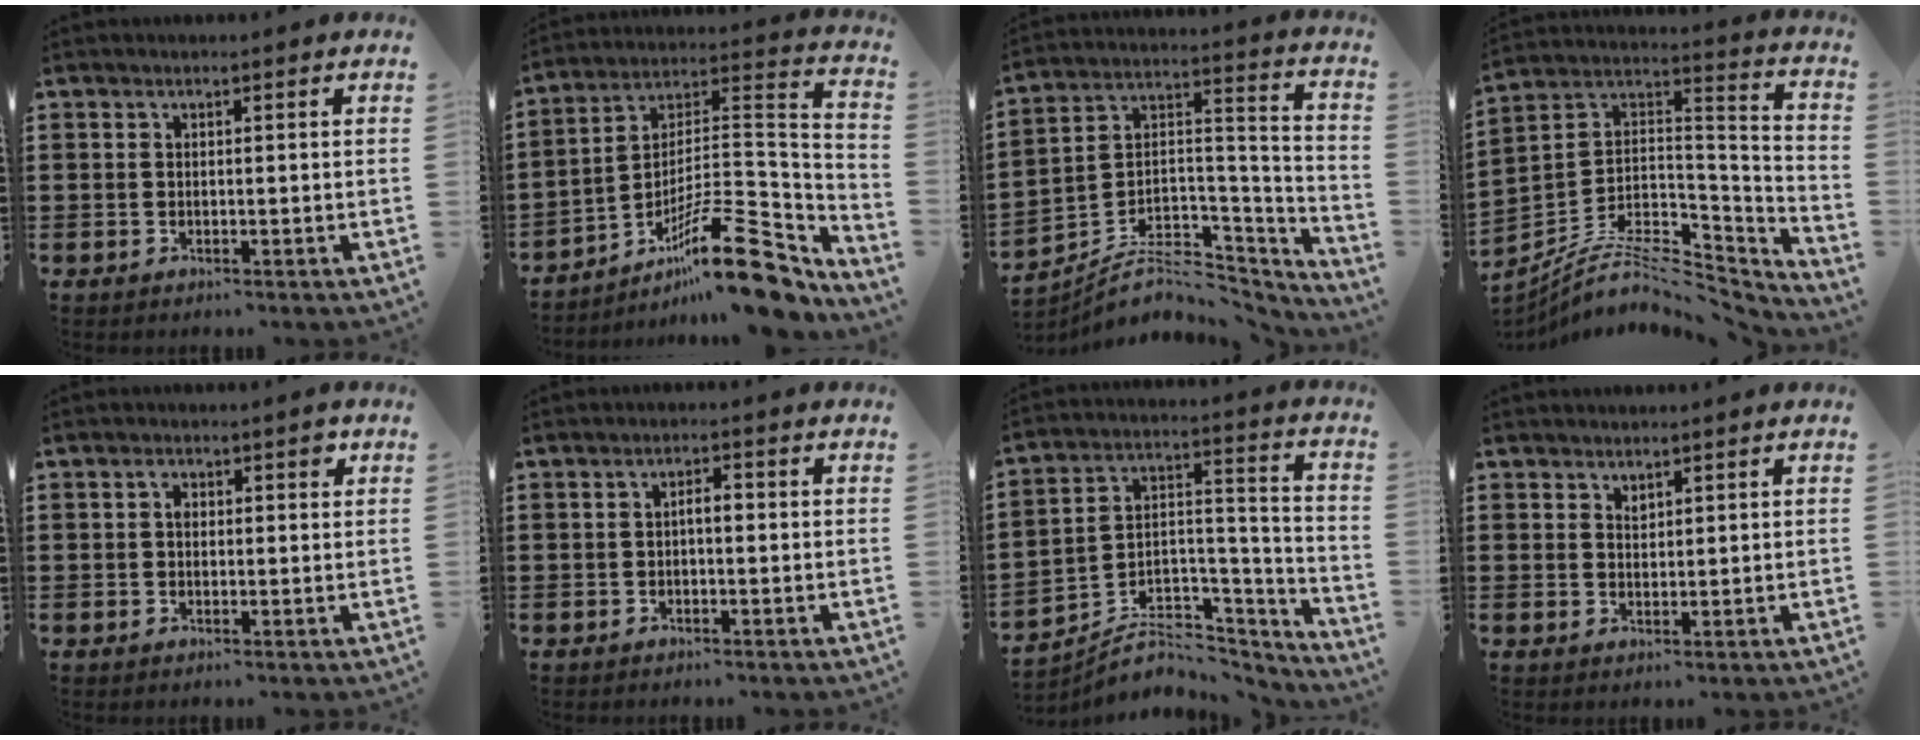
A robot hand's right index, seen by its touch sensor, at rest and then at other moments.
{"total": 16.9, "force": [-11.0, 4.5, 12.1], "torque": [-0.177, 0.037, -0.191]}
{"total": 7.0, "force": [-4.7, 4.5, 2.7], "torque": [-0.056, 0.004, -0.085]}
{"total": 8.6, "force": [-6.5, 3.3, 4.6], "torque": [-0.084, 0.006, -0.124]}
{"total": 2.2, "force": [0.5, 1.4, 1.6], "torque": [-0.018, 0.004, 0.004]}
{"total": 1.9, "force": [-0.3, 0.6, 1.8], "torque": [-0.034, 0.003, -0.007]}
{"total": 5.4, "force": [-4.0, 3.5, 0.9], "torque": [-0.018, 0.000, -0.073]}
{"total": 1.3, "force": [1.1, 0.6, 0.2], "torque": [0.002, -0.002, 0.019]}